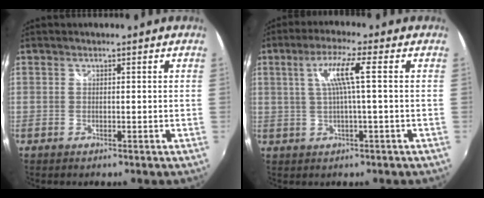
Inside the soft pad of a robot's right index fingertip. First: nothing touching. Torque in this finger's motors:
{"motor_torque": [0.34, -0.10, 0.35, 0.14]}